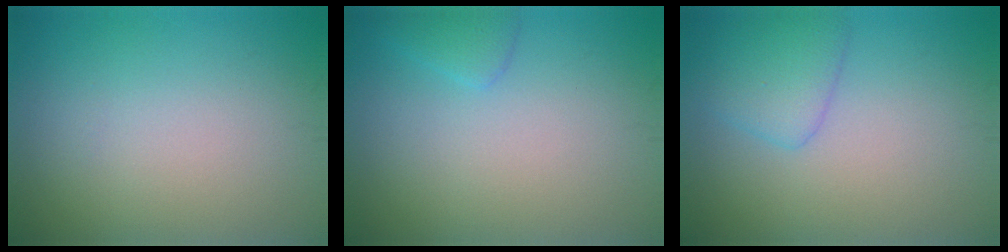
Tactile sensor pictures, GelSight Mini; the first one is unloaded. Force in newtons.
{"total": 1.4, "press": 1.4, "slide": 0.1}
{"total": 2.7, "press": 2.7, "slide": 0.2}